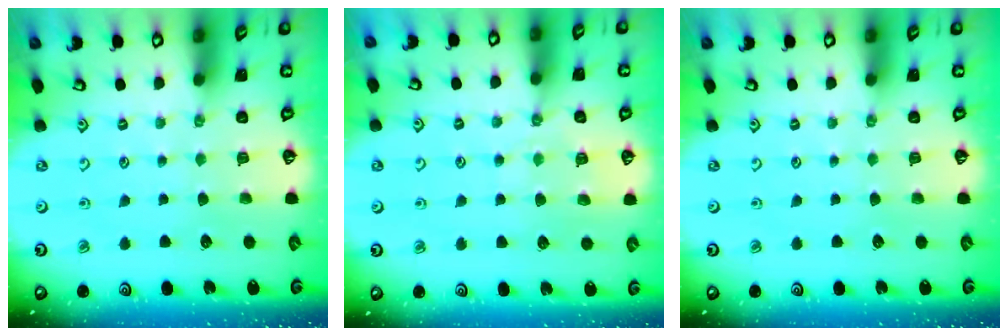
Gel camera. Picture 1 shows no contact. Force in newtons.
{"total": 6.1, "press": 6.1, "slide": 0.6}
{"total": 0.0}